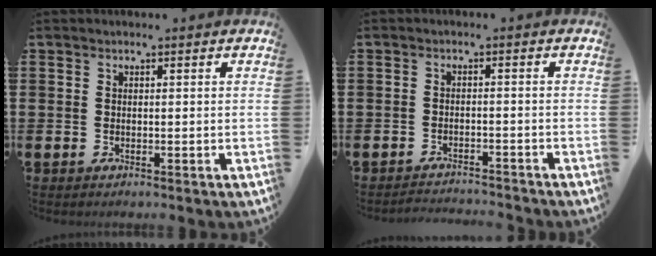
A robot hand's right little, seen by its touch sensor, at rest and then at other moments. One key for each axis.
{"total": 1.8, "fx": -1.8, "fy": -0.1, "fz": -0.1, "tx": -0.003, "ty": 0.005, "tz": -0.039}